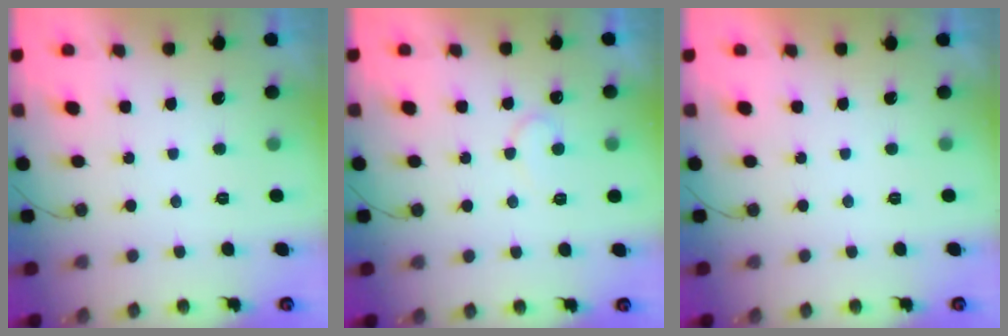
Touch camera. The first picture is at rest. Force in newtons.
{"total": 6.9, "press": 6.8, "slide": 0.4}
{"total": 1.7, "press": 1.7, "slide": 0.0}